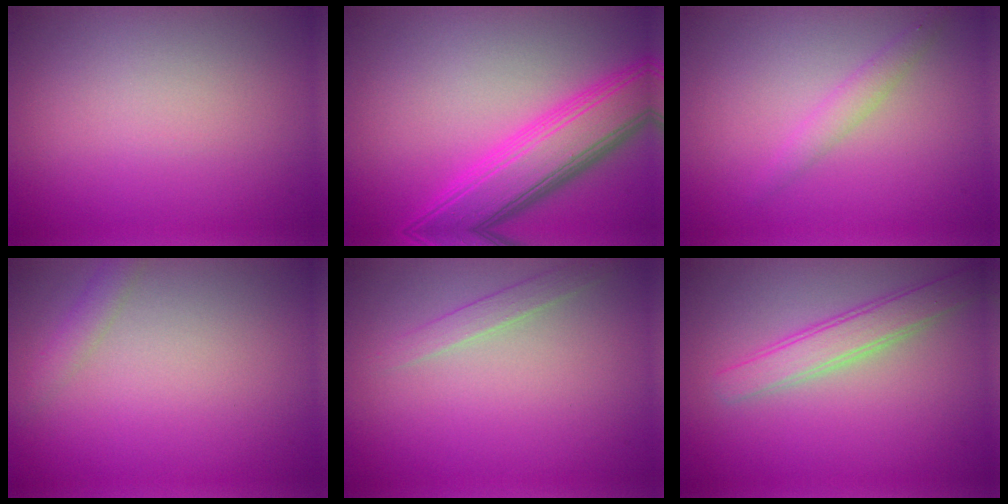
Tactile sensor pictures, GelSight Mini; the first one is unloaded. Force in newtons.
{"total": 7.3, "press": 7.3, "slide": 0.2}
{"total": 1.6, "press": 1.6, "slide": 0.0}
{"total": 1.4, "press": 1.4, "slide": 0.0}
{"total": 1.4, "press": 1.4, "slide": 0.1}
{"total": 3.3, "press": 3.3, "slide": 0.2}